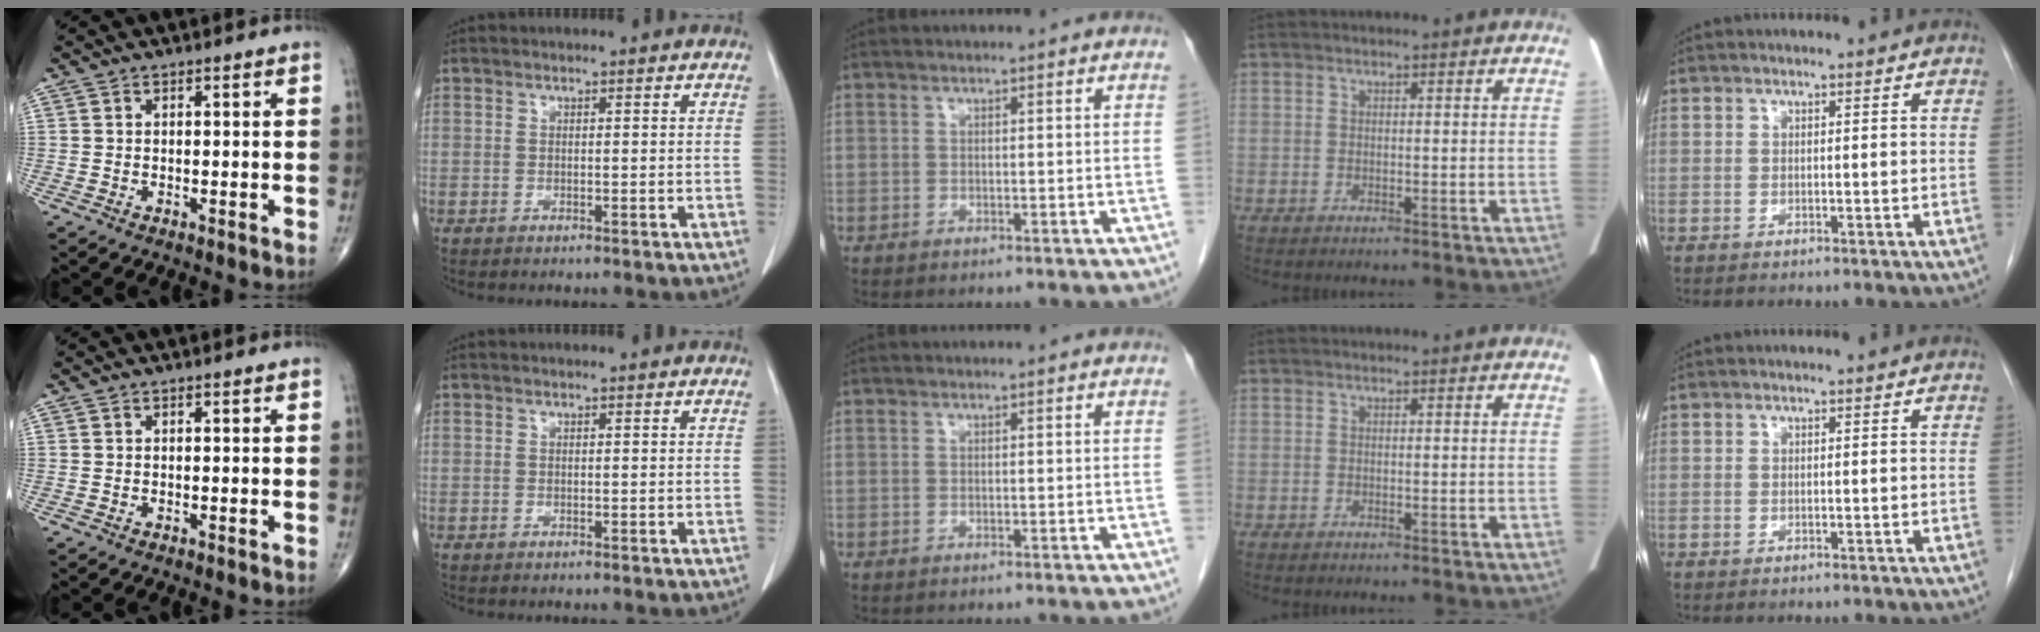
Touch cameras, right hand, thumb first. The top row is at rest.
{}